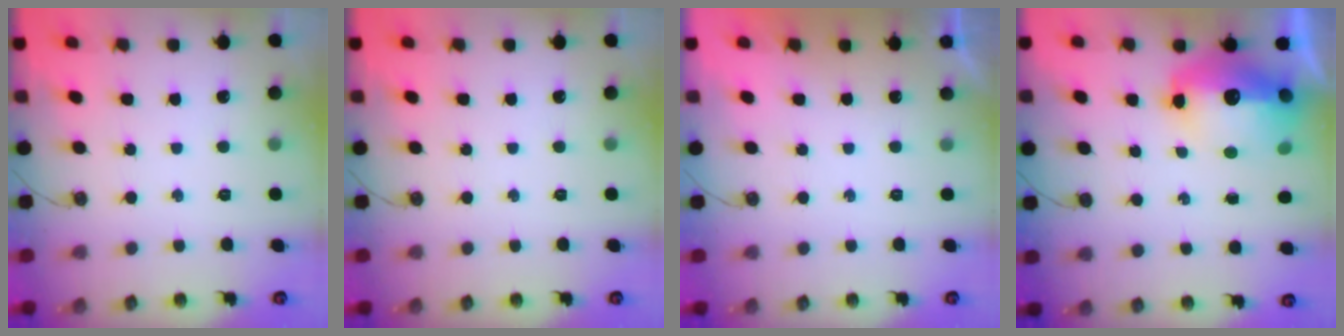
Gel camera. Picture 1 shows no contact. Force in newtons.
{"total": 0.0}
{"total": 0.0}
{"total": 17.9, "press": 17.8, "slide": 1.8}